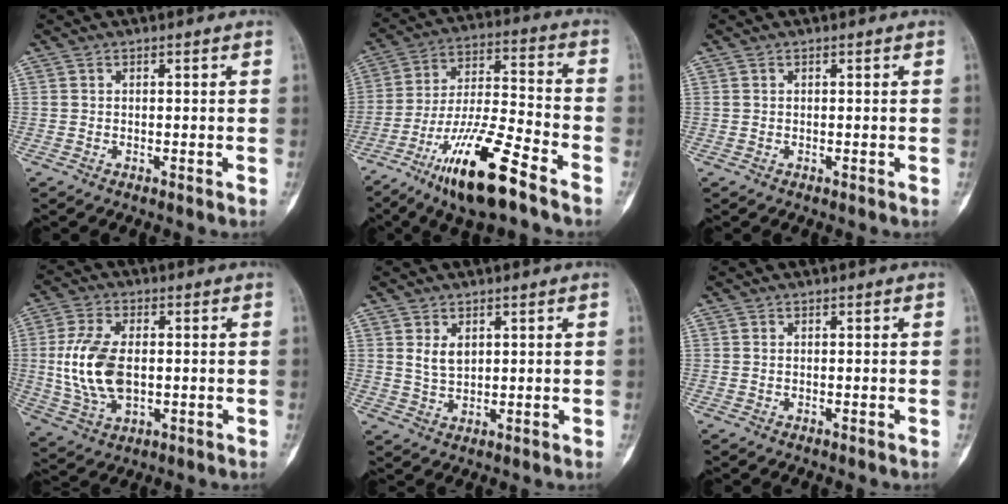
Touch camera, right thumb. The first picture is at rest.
{"total": 16.4, "force": [-10.1, 3.2, 12.5], "torque": [-0.237, 0.050, -0.181]}
{"total": 0.0}
{"total": 12.6, "force": [0.0, 7.3, 10.3], "torque": [-0.209, -0.002, 0.007]}
{"total": 3.4, "force": [1.4, 2.1, 2.4], "torque": [-0.034, -0.012, 0.030]}
{"total": 0.0}